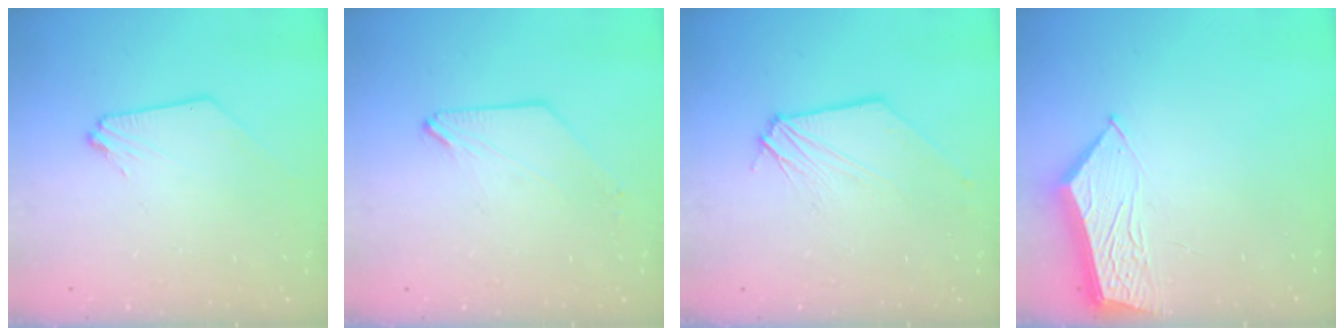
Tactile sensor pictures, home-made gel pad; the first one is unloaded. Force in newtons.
{"total": 0.0}
{"total": 1.0, "press": 1.0, "slide": 0.1}
{"total": 4.5, "press": 4.4, "slide": 0.4}